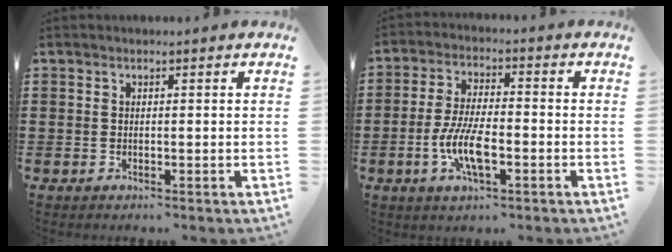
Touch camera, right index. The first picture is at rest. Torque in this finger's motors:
{"motor_torque": [1.51, 0.63, 0.41, 0.21]}